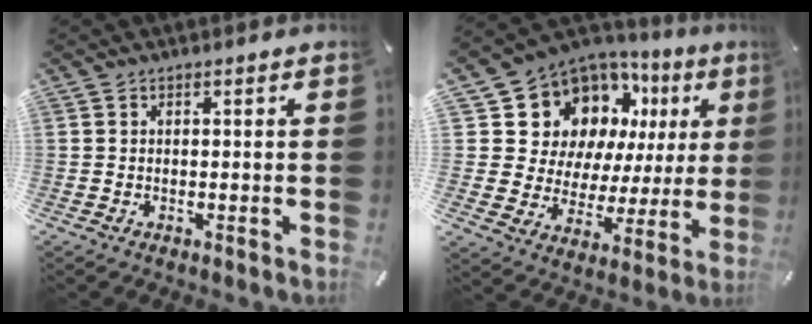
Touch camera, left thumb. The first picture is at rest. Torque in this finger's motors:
{"motor_torque": [2.51, 2.50, 1.64, -1.13, 0.10]}